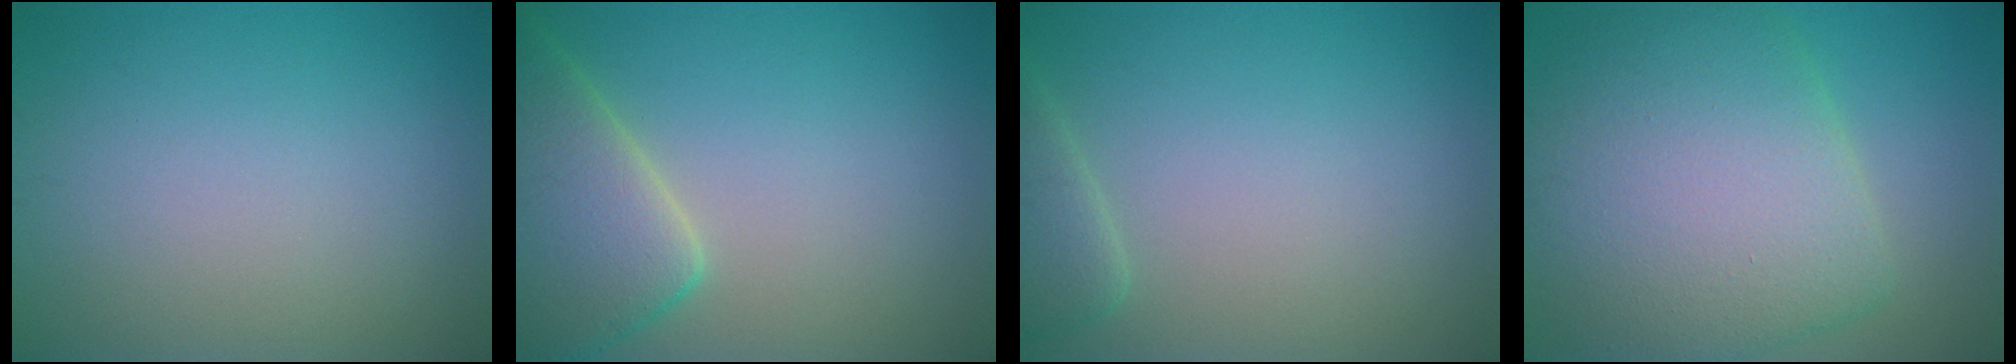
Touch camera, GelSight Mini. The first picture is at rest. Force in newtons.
{"total": 7.4, "press": 7.4, "slide": 0.6}
{"total": 2.2, "press": 2.2, "slide": 0.2}
{"total": 10.6, "press": 10.5, "slide": 0.6}